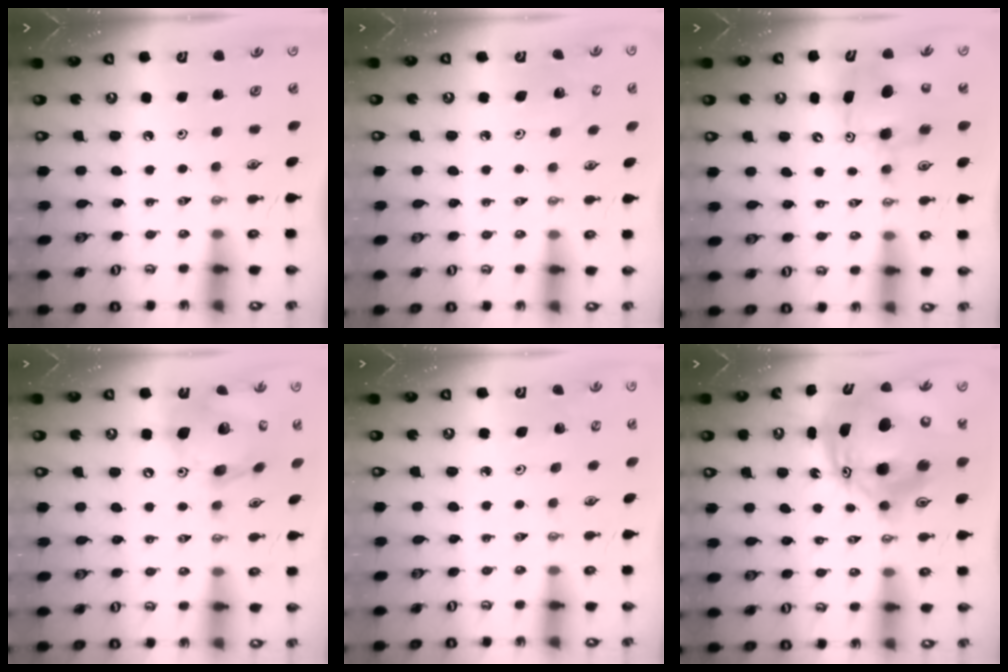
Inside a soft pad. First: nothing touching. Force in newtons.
{"total": 5.0, "press": 5.0, "slide": 0.5}
{"total": 8.7, "press": 8.6, "slide": 1.7}
{"total": 17.9, "press": 17.7, "slide": 3.0}
{"total": 2.3, "press": 2.3, "slide": 0.2}
{"total": 18.2, "press": 18.0, "slide": 2.6}